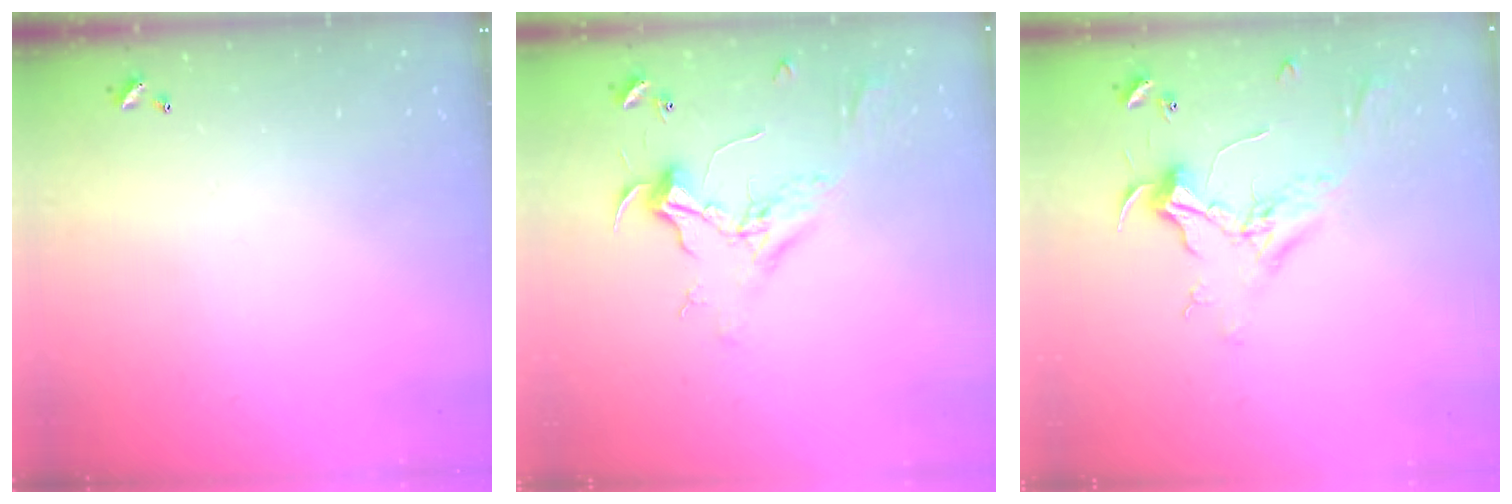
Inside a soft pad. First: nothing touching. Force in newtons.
{"total": 2.3, "press": 2.2, "slide": 0.6}
{"total": 2.5, "press": 2.3, "slide": 0.8}